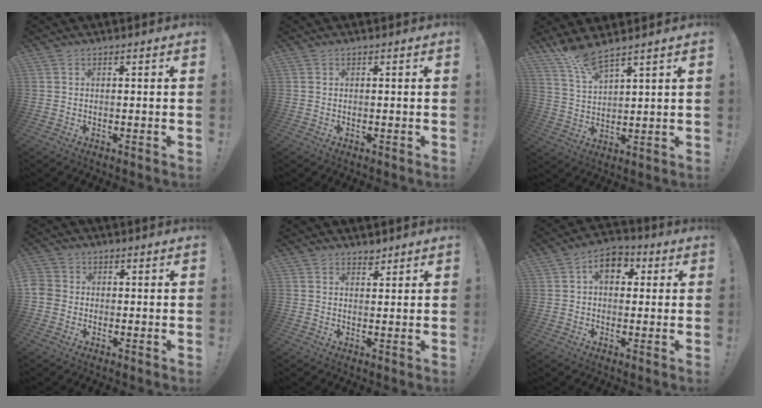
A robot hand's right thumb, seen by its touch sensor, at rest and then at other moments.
{"total": 0.0}
{"total": 7.4, "force": [6.5, 0.6, 3.5], "torque": [-0.077, -0.040, 0.118]}
{"total": 3.8, "force": [-0.9, 3.5, 1.2], "torque": [-0.025, 0.010, -0.017]}
{"total": 2.3, "force": [1.9, 1.2, 0.4], "torque": [0.008, -0.014, 0.031]}
{"total": 8.1, "force": [2.1, 5.8, 5.2], "torque": [-0.070, 0.003, 0.037]}